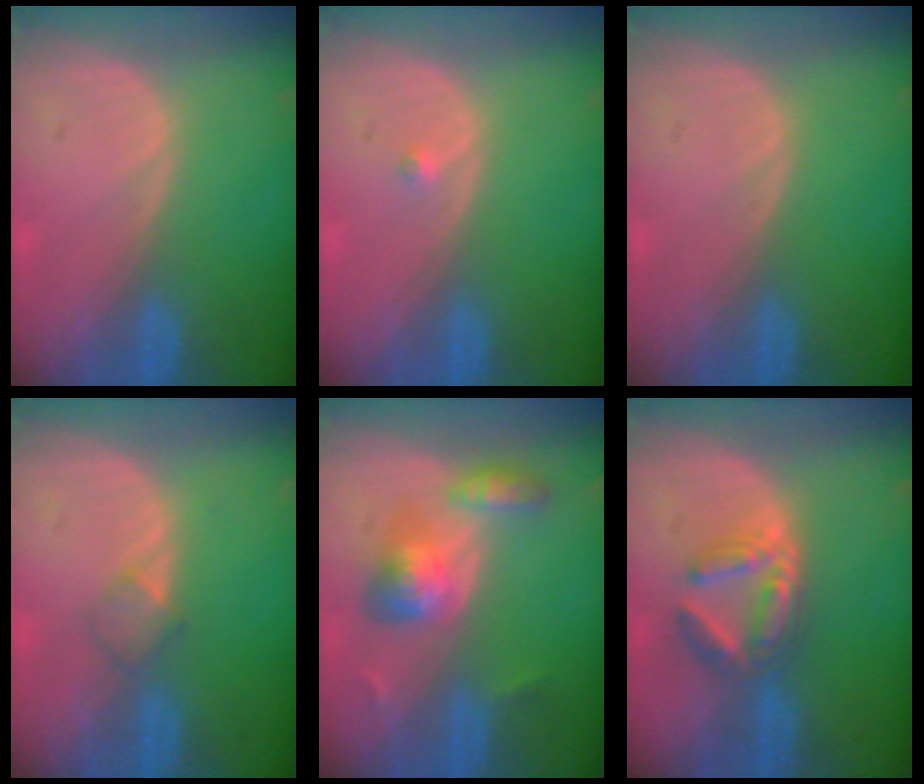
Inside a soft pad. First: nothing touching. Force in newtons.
{"total": 0.7, "press": 0.5, "slide": 0.4}
{"total": 0.0}
{"total": 2.0, "press": 2.0, "slide": 0.2}
{"total": 5.7, "press": 5.6, "slide": 1.0}
{"total": 5.9, "press": 5.6, "slide": 1.8}